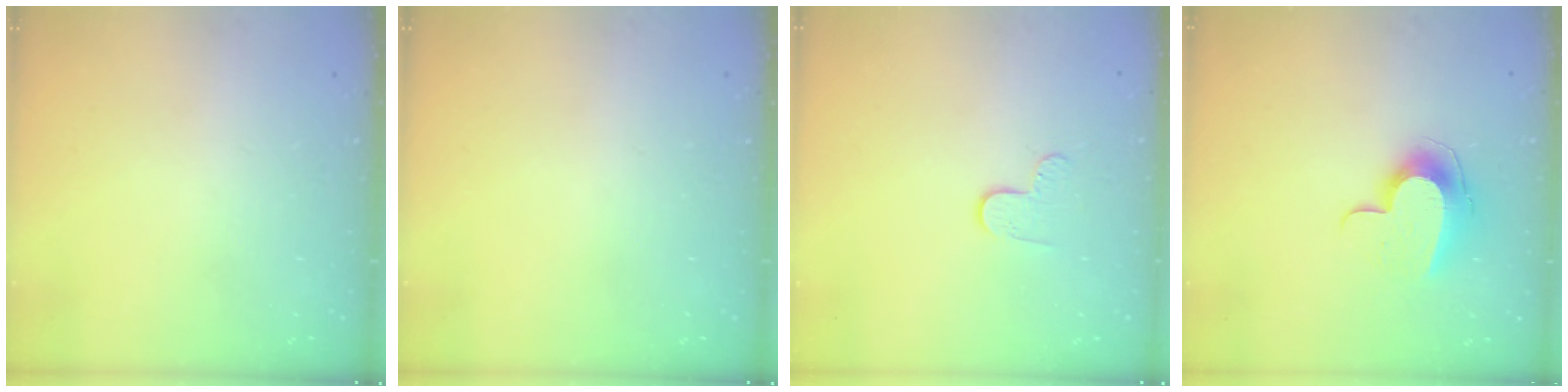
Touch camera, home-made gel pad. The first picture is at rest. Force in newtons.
{"total": 0.0}
{"total": 5.1, "press": 5.1, "slide": 0.5}
{"total": 10.0, "press": 9.9, "slide": 0.7}